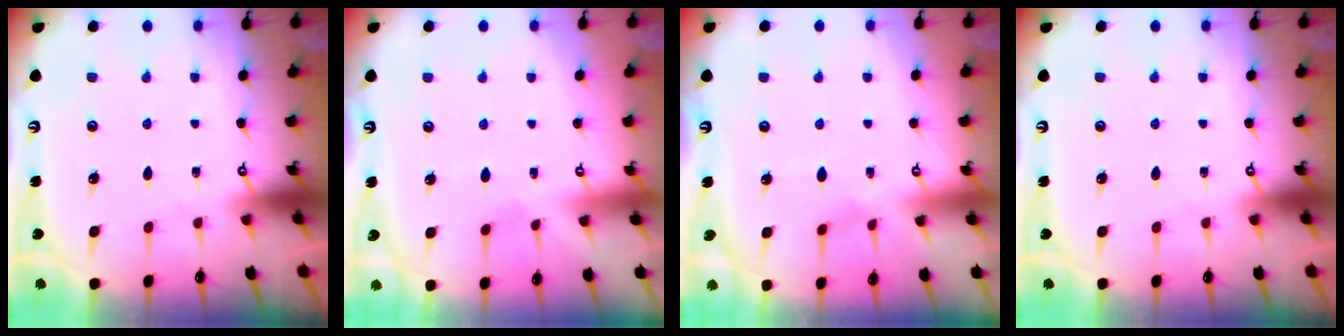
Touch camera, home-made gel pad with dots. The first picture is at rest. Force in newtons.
{"total": 2.8, "press": 2.8, "slide": 0.4}
{"total": 4.7, "press": 4.7, "slide": 0.7}
{"total": 0.0}